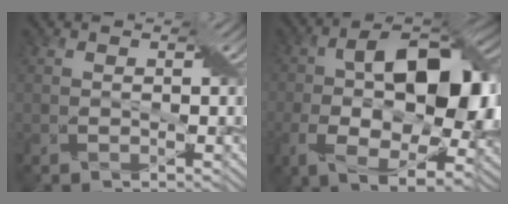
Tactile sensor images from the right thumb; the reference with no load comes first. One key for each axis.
{"total": 16.8, "fx": -1.3, "fy": 9.3, "fz": 13.9, "tx": -0.228, "ty": -0.002, "tz": -0.032}